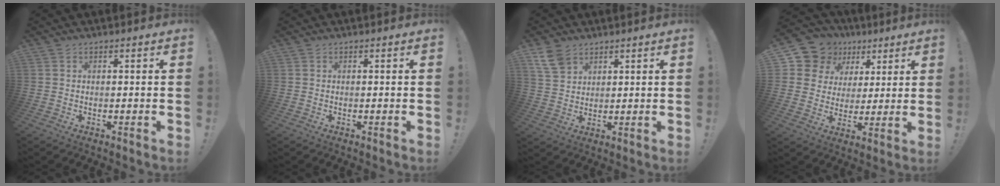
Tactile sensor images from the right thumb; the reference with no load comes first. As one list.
[{"total": 0.0}, {"total": 7.2, "force": [4.8, 4.3, 3.0], "torque": [-0.053, -0.020, 0.095]}, {"total": 12.4, "force": [6.6, 10.0, 3.2], "torque": [-0.059, -0.038, 0.137]}]